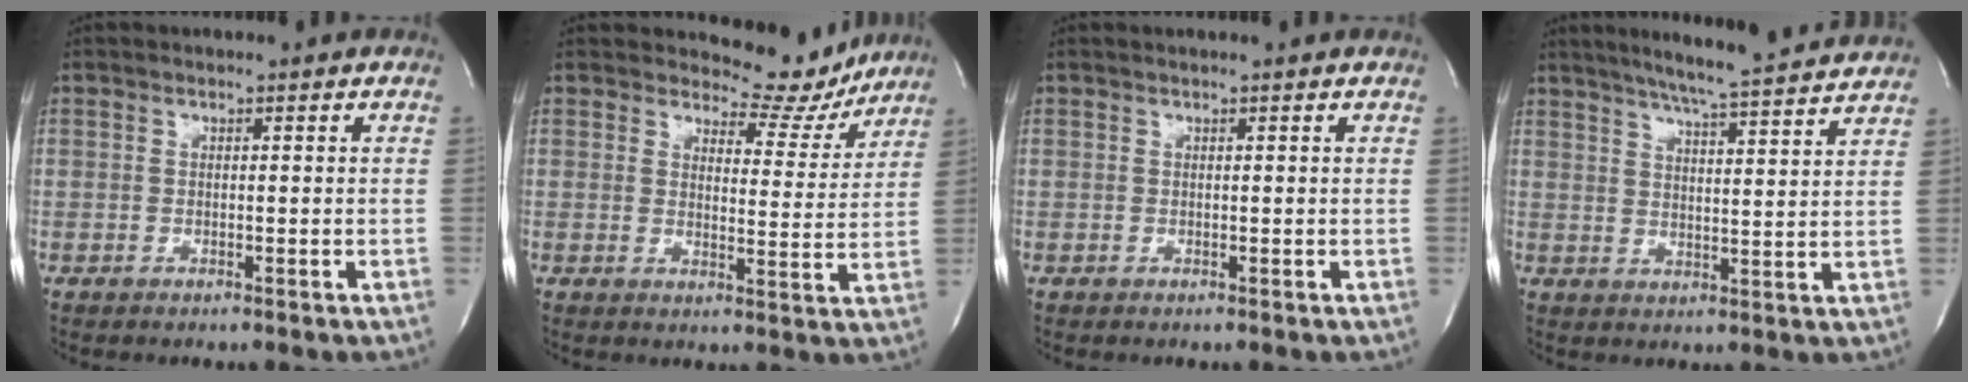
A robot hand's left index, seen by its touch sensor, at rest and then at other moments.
{"total": 7.9, "force": [7.5, 2.4, 0.3], "torque": [0.005, -0.026, 0.089]}
{"total": 0.9, "force": [0.8, -0.1, 0.2], "torque": [-0.007, 0.004, 0.015]}
{"total": 14.7, "force": [13.2, -0.2, 6.5], "torque": [-0.110, 0.002, 0.175]}